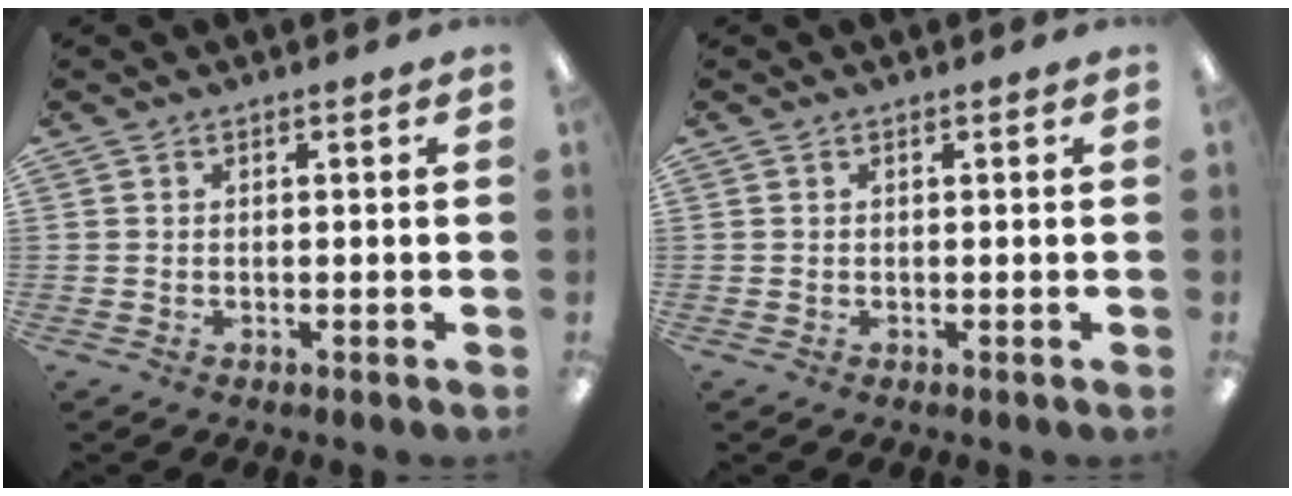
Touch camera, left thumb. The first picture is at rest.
{"total": 0.0}